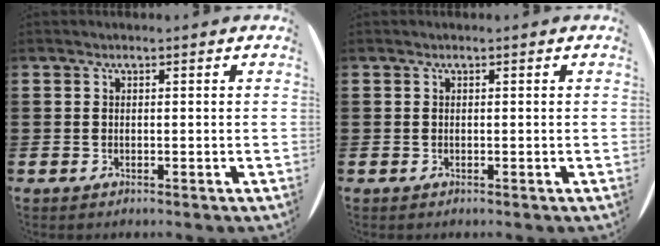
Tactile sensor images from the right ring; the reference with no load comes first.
{"total": 0.0}